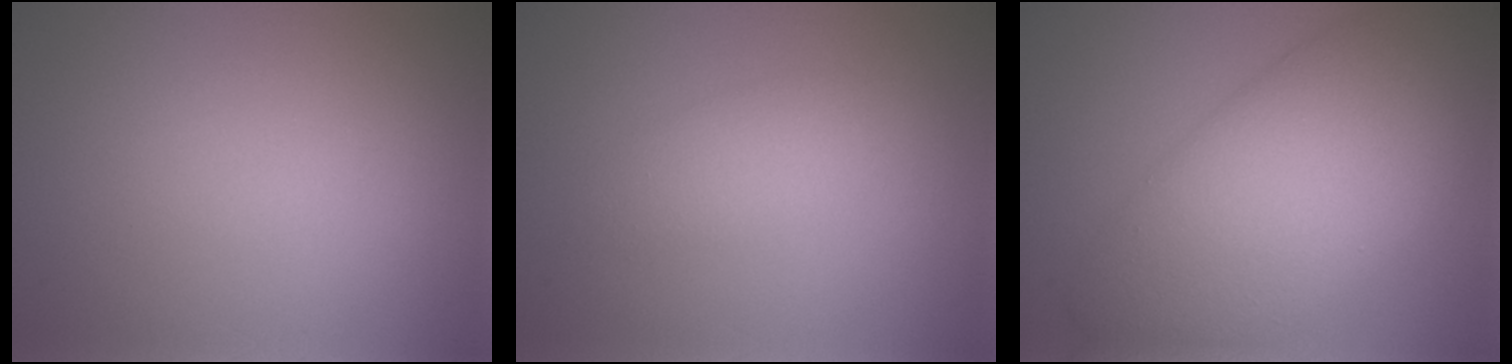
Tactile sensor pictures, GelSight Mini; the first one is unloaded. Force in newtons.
{"total": 2.0, "press": 2.0, "slide": 0.1}
{"total": 11.1, "press": 11.1, "slide": 0.3}